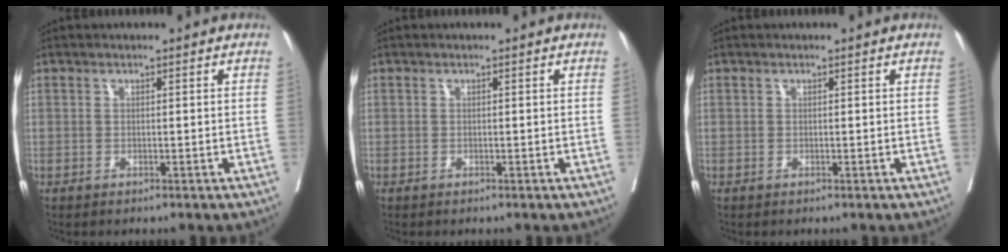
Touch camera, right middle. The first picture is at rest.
{"total": 0.0}
{"total": 0.0}